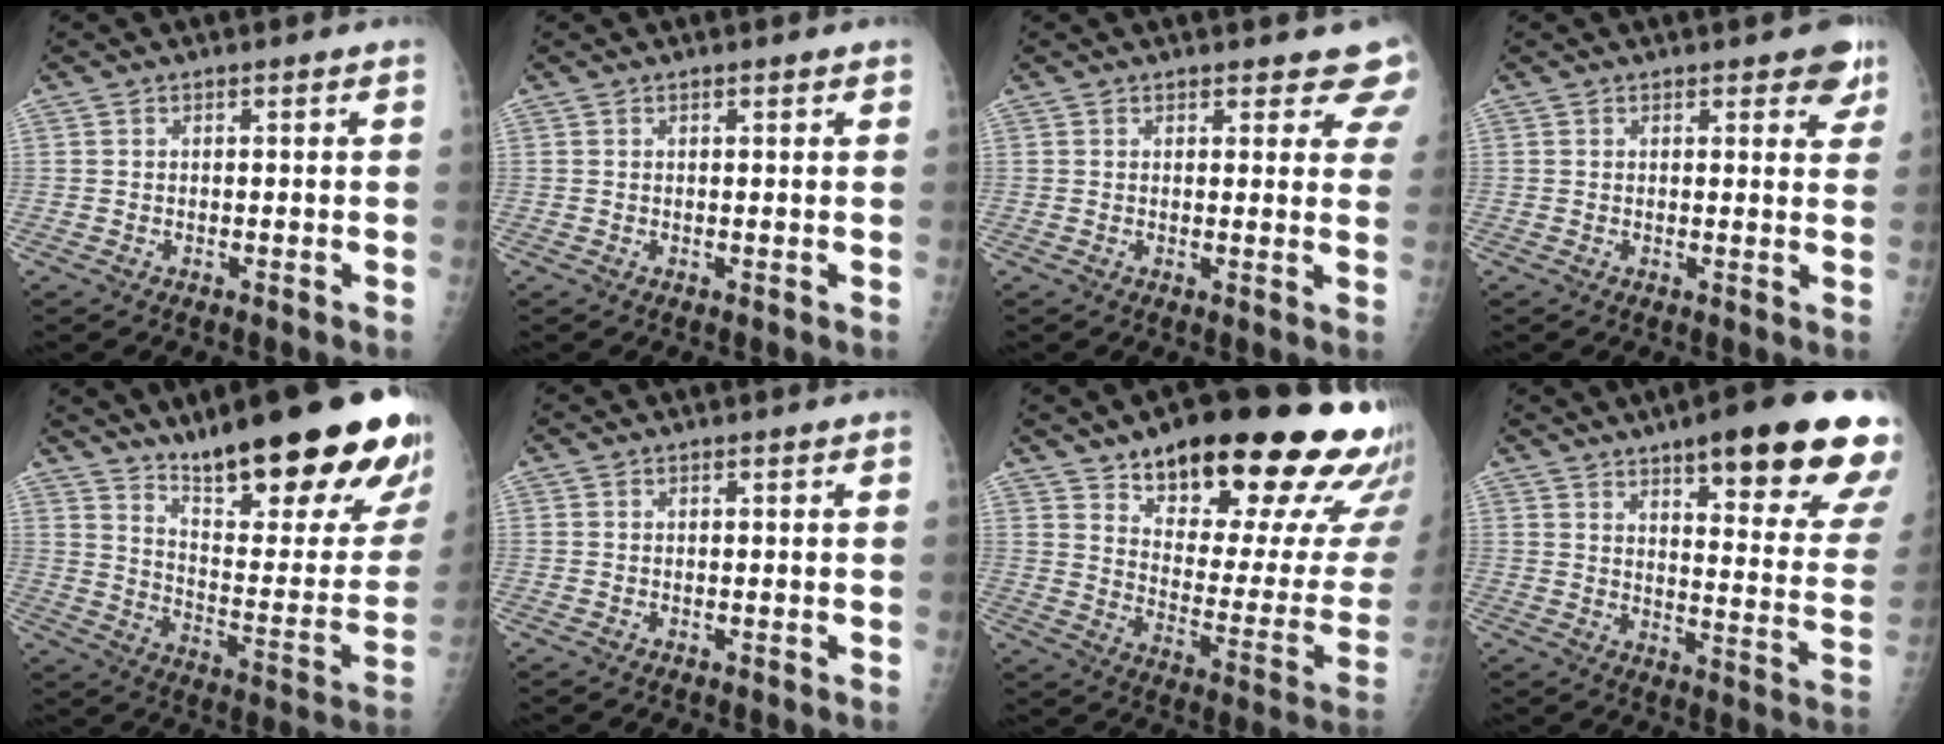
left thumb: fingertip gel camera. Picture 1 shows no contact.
{"total": 0.9, "force": [0.6, 0.2, 0.6], "torque": [-0.007, -0.001, 0.007]}
{"total": 6.5, "force": [5.8, 2.3, 1.7], "torque": [0.025, -0.024, 0.045]}
{"total": 4.4, "force": [2.9, 2.0, 2.6], "torque": [0.003, -0.011, 0.030]}
{"total": 28.5, "force": [19.9, 6.1, 19.4], "torque": [-0.246, -0.100, 0.297]}
{"total": 0.0}
{"total": 29.9, "force": [19.7, 9.8, 20.3], "torque": [-0.232, -0.082, 0.275]}
{"total": 24.4, "force": [15.8, 5.3, 17.9], "torque": [-0.205, -0.062, 0.204]}